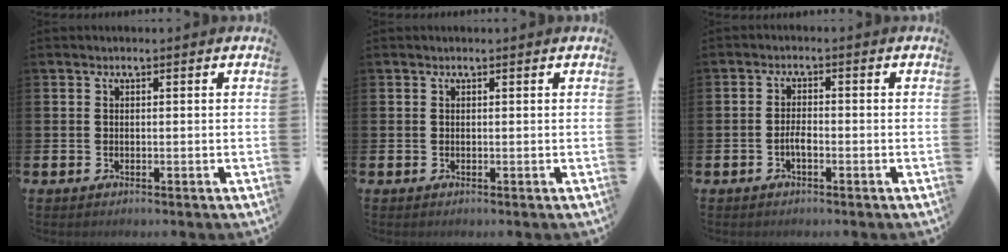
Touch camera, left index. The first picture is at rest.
{"total": 0.0}
{"total": 1.9, "force": [-0.8, 0.7, 1.6], "torque": [-0.027, 0.002, -0.017]}